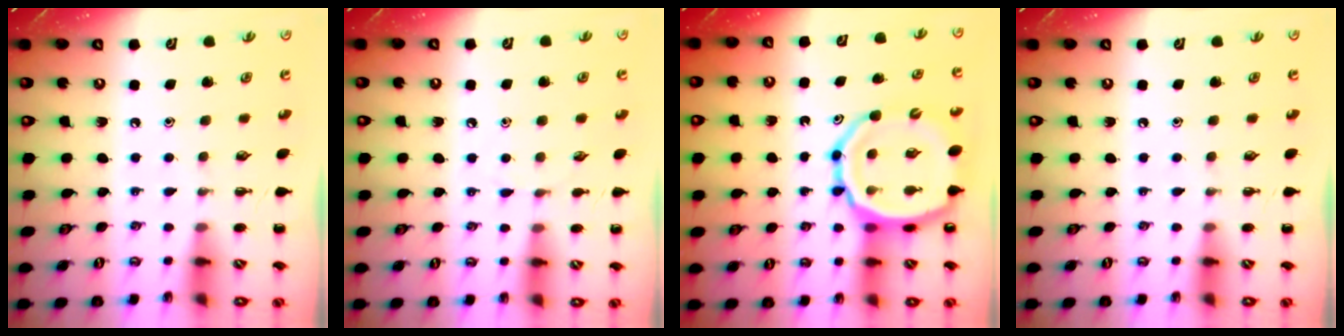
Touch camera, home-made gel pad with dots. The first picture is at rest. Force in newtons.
{"total": 4.0, "press": 3.8, "slide": 1.4}
{"total": 17.3, "press": 16.9, "slide": 3.8}
{"total": 0.0}